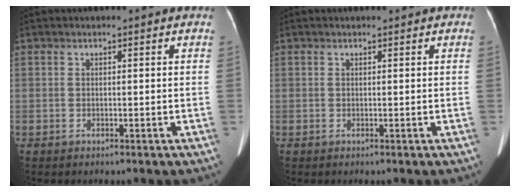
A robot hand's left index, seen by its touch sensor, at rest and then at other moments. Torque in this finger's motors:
{"motor_torque": [0.09, -0.09, 0.08, 0.03]}